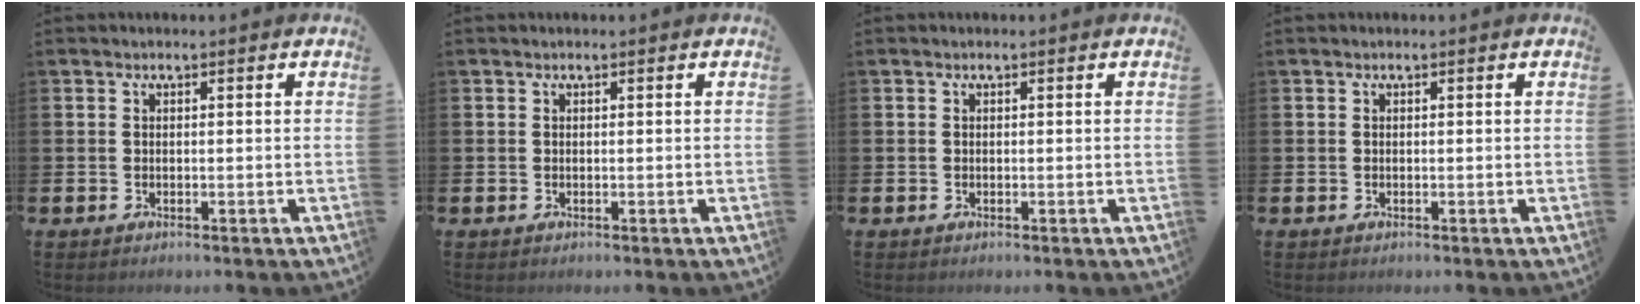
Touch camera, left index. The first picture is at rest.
{"total": 0.0}
{"total": 0.0}
{"total": 0.0}